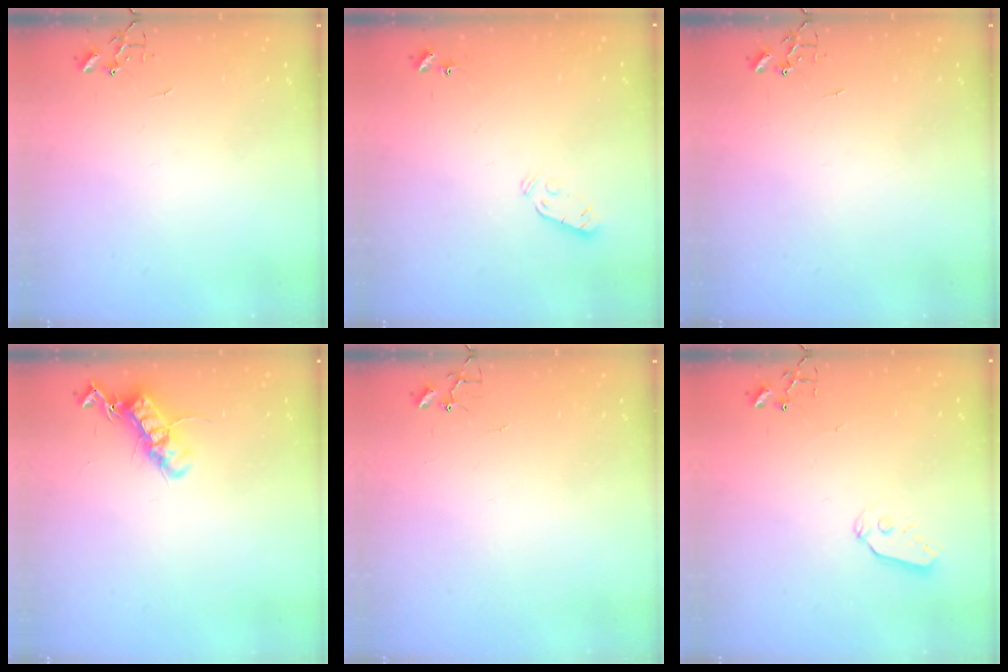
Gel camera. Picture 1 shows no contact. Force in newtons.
{"total": 3.7, "press": 3.6, "slide": 0.6}
{"total": 0.0}
{"total": 13.0, "press": 13.0, "slide": 0.3}
{"total": 3.8, "press": 3.7, "slide": 0.3}
{"total": 6.4, "press": 6.4, "slide": 0.3}